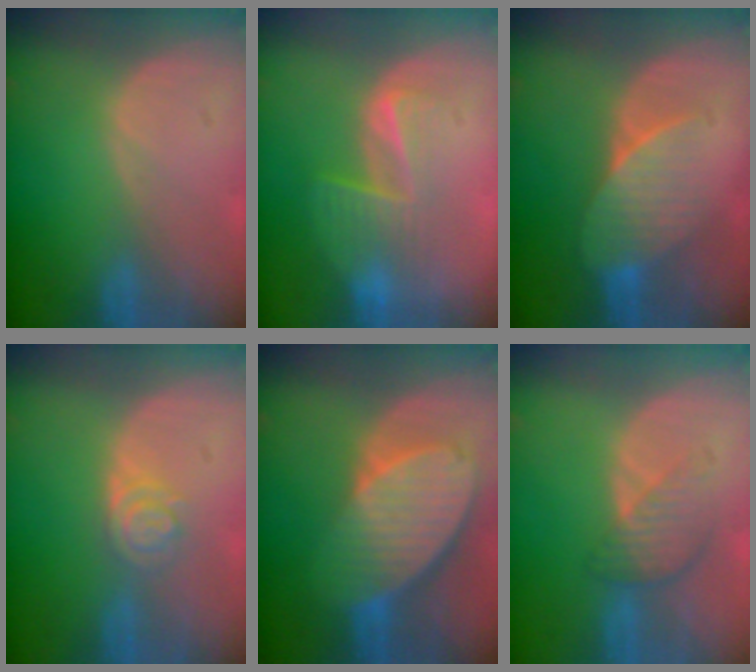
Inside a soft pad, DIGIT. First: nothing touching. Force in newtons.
{"total": 6.9, "press": 5.9, "slide": 3.6}
{"total": 7.1, "press": 6.4, "slide": 3.0}
{"total": 4.0, "press": 3.6, "slide": 1.6}
{"total": 10.3, "press": 8.9, "slide": 5.1}
{"total": 4.5, "press": 4.1, "slide": 2.0}